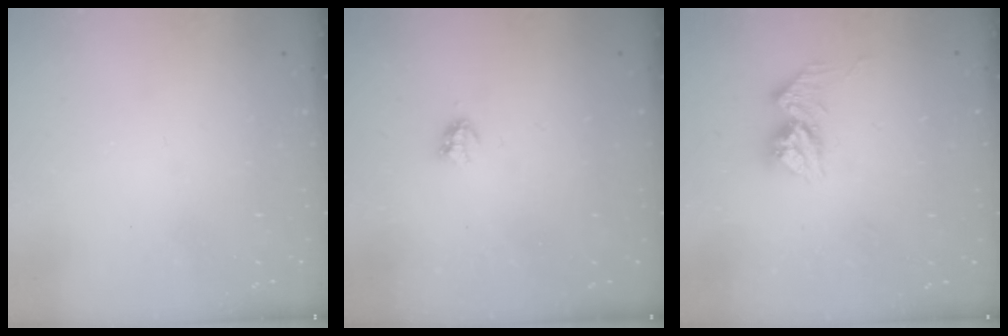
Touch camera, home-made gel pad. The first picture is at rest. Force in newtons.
{"total": 2.9, "press": 2.9, "slide": 0.5}
{"total": 10.3, "press": 10.3, "slide": 0.9}